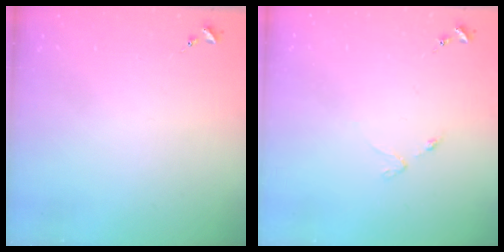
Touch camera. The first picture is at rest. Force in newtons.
{"total": 2.5, "press": 2.4, "slide": 0.4}